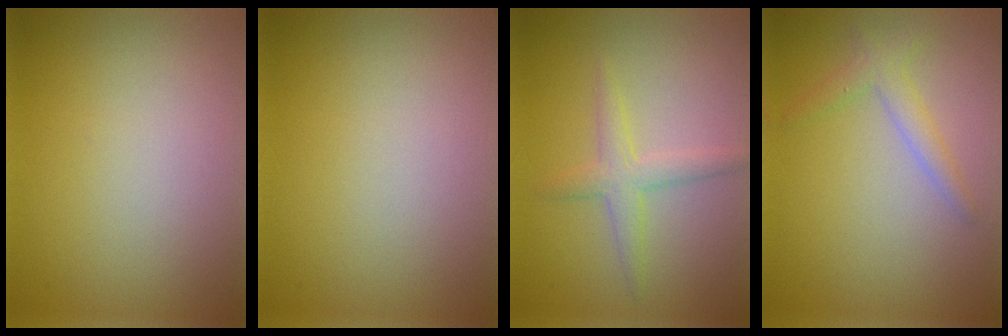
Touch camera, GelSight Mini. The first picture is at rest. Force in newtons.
{"total": 0.0}
{"total": 2.3, "press": 2.3, "slide": 0.0}
{"total": 2.0, "press": 2.0, "slide": 0.1}